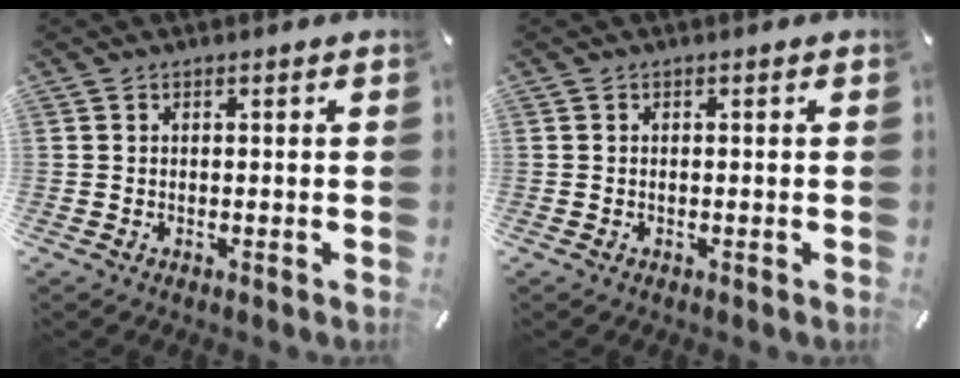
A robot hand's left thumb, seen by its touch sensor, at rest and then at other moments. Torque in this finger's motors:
{"motor_torque": [0.00, -0.10, 0.08, -0.06, 0.00]}